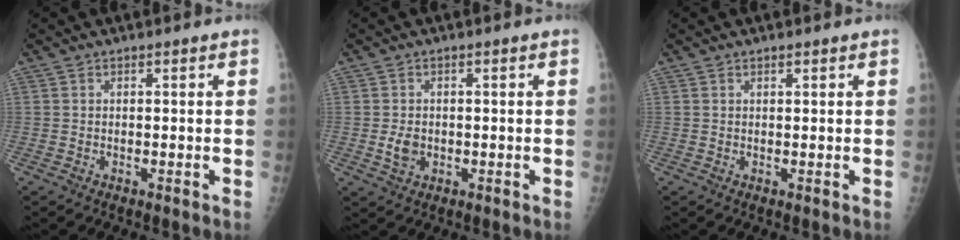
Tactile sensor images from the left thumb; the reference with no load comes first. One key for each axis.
{"total": 3.0, "fx": -0.6, "fy": 2.3, "fz": 1.8, "tx": -0.028, "ty": 0.000, "tz": -0.007}
{"total": 0.6, "fx": 0.4, "fy": 0.2, "fz": 0.4, "tx": -0.006, "ty": -0.002, "tz": 0.007}